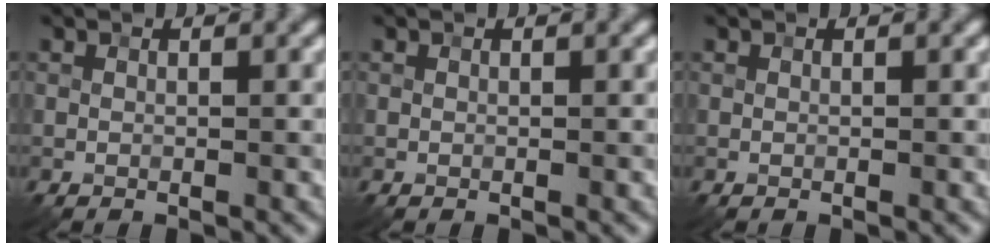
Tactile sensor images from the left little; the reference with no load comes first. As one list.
[{"total": 0.0}, {"total": 0.0}]